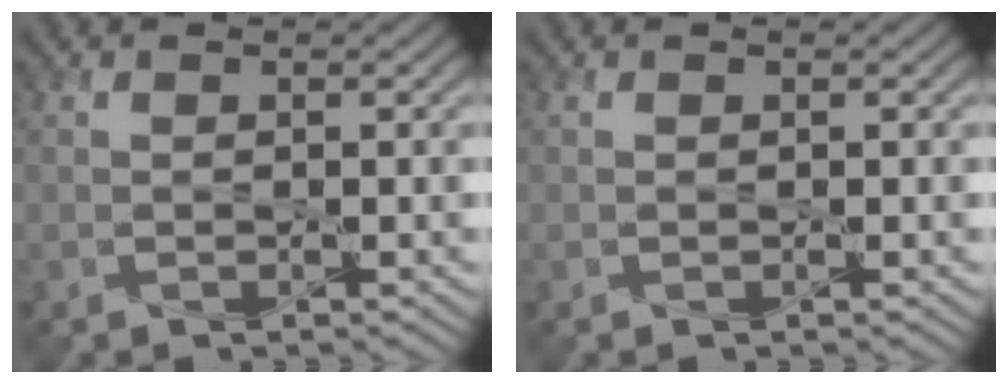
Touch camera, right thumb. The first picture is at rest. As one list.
[{"total": 0.0}]